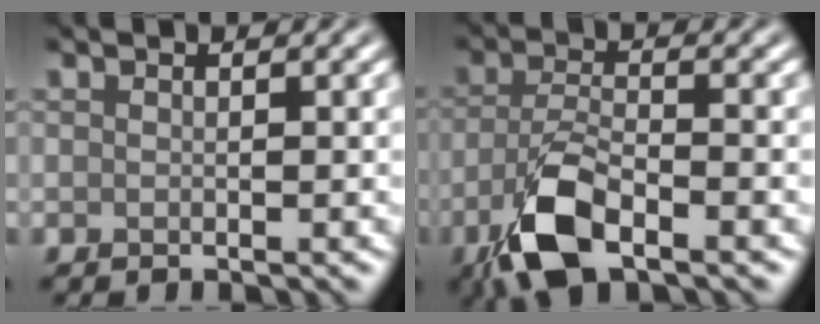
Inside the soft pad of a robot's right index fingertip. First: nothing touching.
{"total": 6.2, "force": [-3.3, 2.5, 4.7], "torque": [-0.105, -0.010, -0.072]}